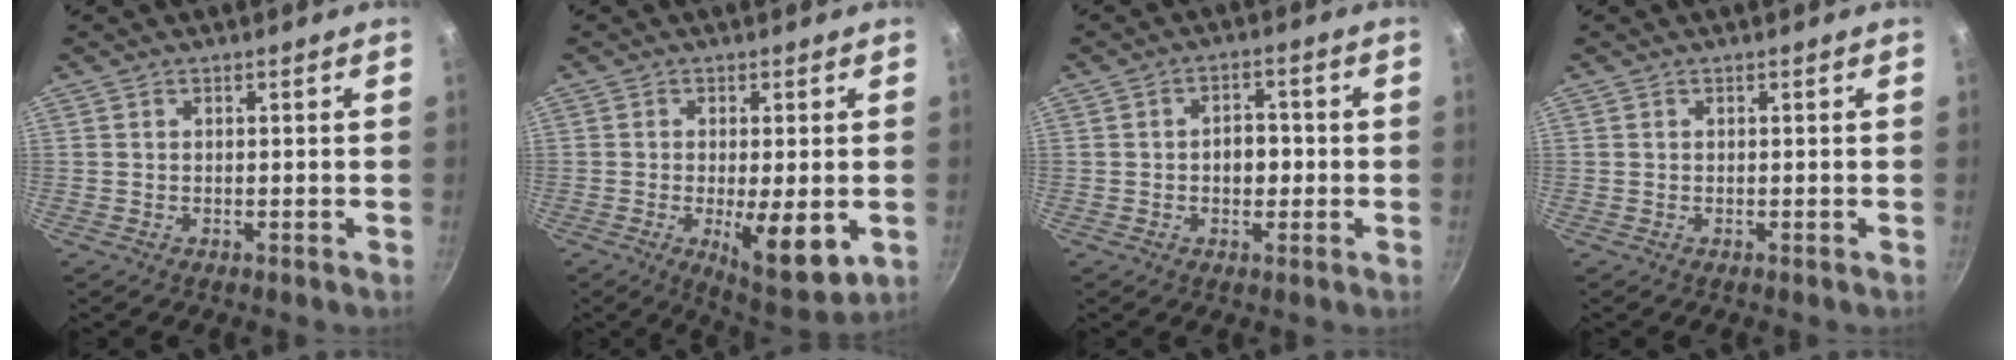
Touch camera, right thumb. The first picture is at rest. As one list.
[{"total": 10.6, "force": [-2.4, 3.5, 9.7], "torque": [-0.142, -0.024, -0.029]}, {"total": 4.8, "force": [-0.6, 3.3, 3.5], "torque": [-0.031, 0.014, -0.014]}, {"total": 0.0}]